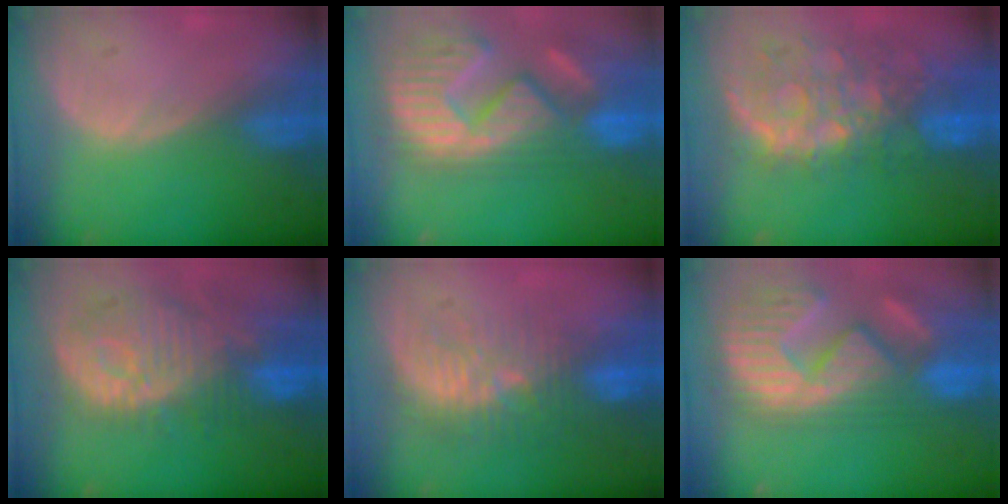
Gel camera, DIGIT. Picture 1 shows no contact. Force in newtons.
{"total": 15.1, "press": 12.4, "slide": 8.6}
{"total": 11.2, "press": 9.6, "slide": 5.6}
{"total": 12.8, "press": 11.3, "slide": 5.8}
{"total": 9.5, "press": 9.1, "slide": 2.7}
{"total": 14.4, "press": 12.2, "slide": 7.6}